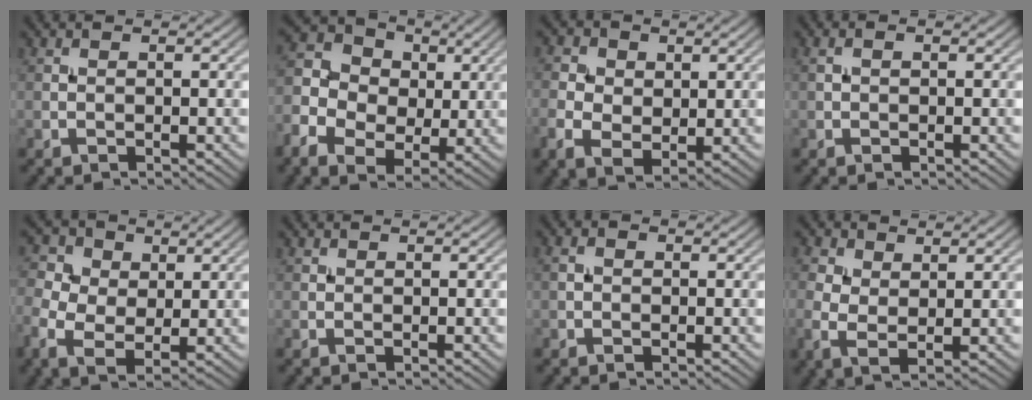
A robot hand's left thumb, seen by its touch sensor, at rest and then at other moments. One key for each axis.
{"total": 9.7, "fx": -0.7, "fy": 7.7, "fz": 5.9, "tx": -0.158, "ty": -0.002, "tz": -0.012}
{"total": 5.8, "fx": 0.5, "fy": 4.4, "fz": 3.8, "tx": -0.088, "ty": -0.001, "tz": 0.006}
{"total": 0.9, "fx": 0.2, "fy": 0.5, "fz": 0.8, "tx": -0.015, "ty": 0.004, "tz": 0.001}
{"total": 7.3, "fx": 0.6, "fy": 5.5, "fz": 4.7, "tx": -0.131, "ty": 0.004, "tz": 0.005}
{"total": 0.0}
{"total": 1.1, "fx": -0.1, "fy": 0.8, "fz": 0.8, "tx": -0.013, "ty": 0.001, "tz": -0.005}
{"total": 4.4, "fx": 1.2, "fy": 2.3, "fz": 3.6, "tx": -0.095, "ty": -0.001, "tz": 0.019}